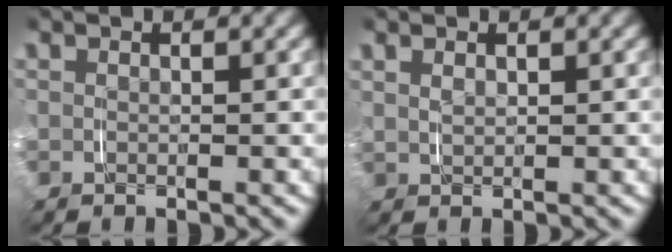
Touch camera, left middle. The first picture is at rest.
{"total": 1.1, "force": [0.6, 0.6, 0.7], "torque": [-0.018, -0.003, 0.016]}